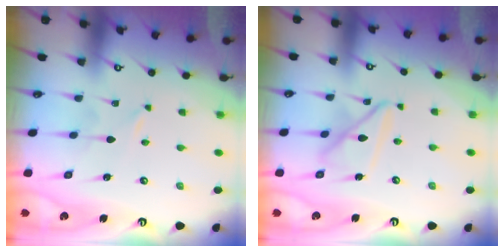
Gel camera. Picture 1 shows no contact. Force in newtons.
{"total": 11.5, "press": 11.5, "slide": 1.1}